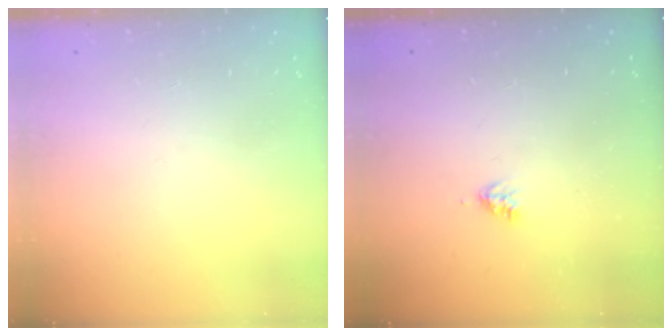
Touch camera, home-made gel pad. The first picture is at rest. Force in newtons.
{"total": 3.6, "press": 3.6, "slide": 0.5}